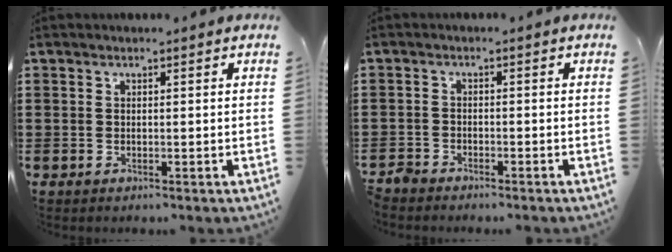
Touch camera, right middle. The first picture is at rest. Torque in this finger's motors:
{"motor_torque": [-0.05, 0.03, -0.03, 0.00]}